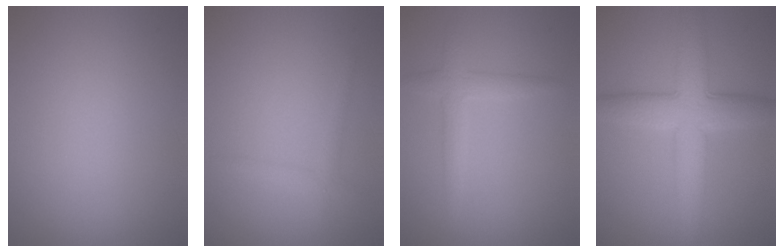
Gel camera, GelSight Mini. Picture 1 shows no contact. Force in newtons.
{"total": 1.2, "press": 1.2, "slide": 0.1}
{"total": 2.3, "press": 2.3, "slide": 0.1}
{"total": 6.4, "press": 6.4, "slide": 0.1}